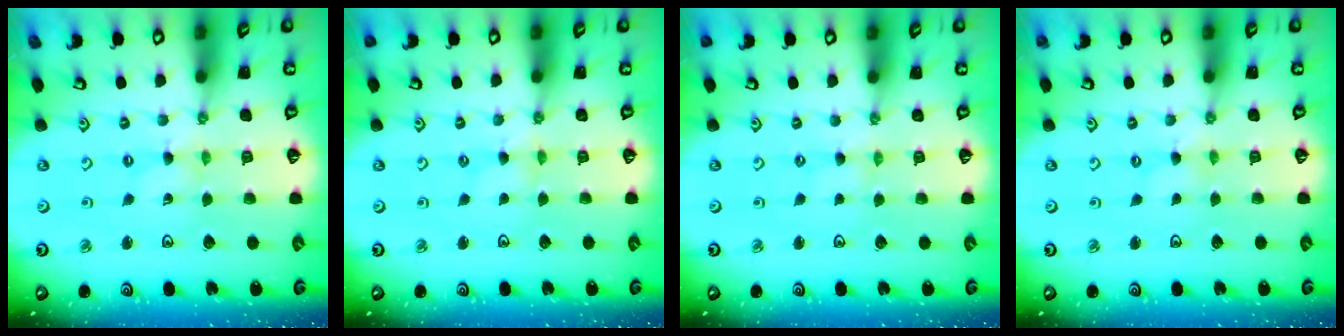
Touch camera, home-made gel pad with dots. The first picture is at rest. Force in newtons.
{"total": 0.0}
{"total": 0.6, "press": 0.6, "slide": 0.1}
{"total": 0.0}